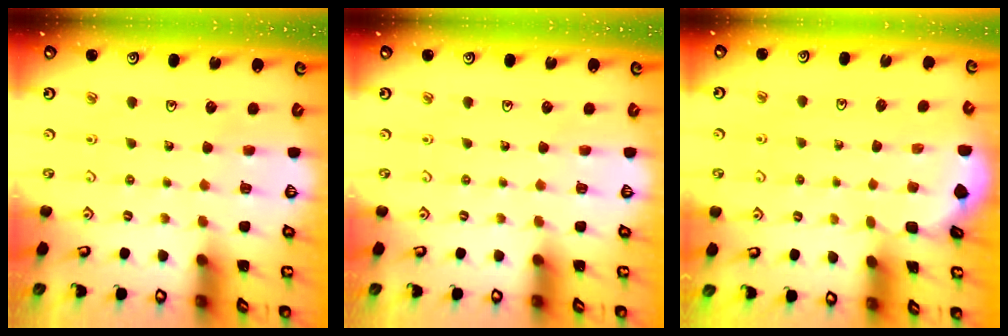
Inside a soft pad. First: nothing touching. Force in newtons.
{"total": 0.0}
{"total": 1.3, "press": 1.3, "slide": 0.1}